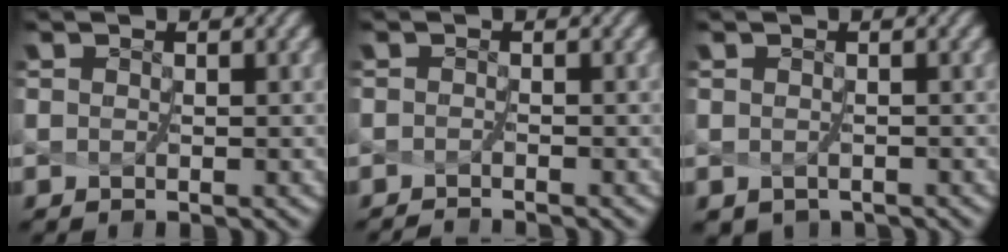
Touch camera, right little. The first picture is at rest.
{"total": 1.6, "force": [-1.4, -0.7, -0.3], "torque": [-0.004, -0.011, -0.025]}
{"total": 1.3, "force": [-0.8, 1.0, 0.3], "torque": [-0.016, -0.010, -0.012]}